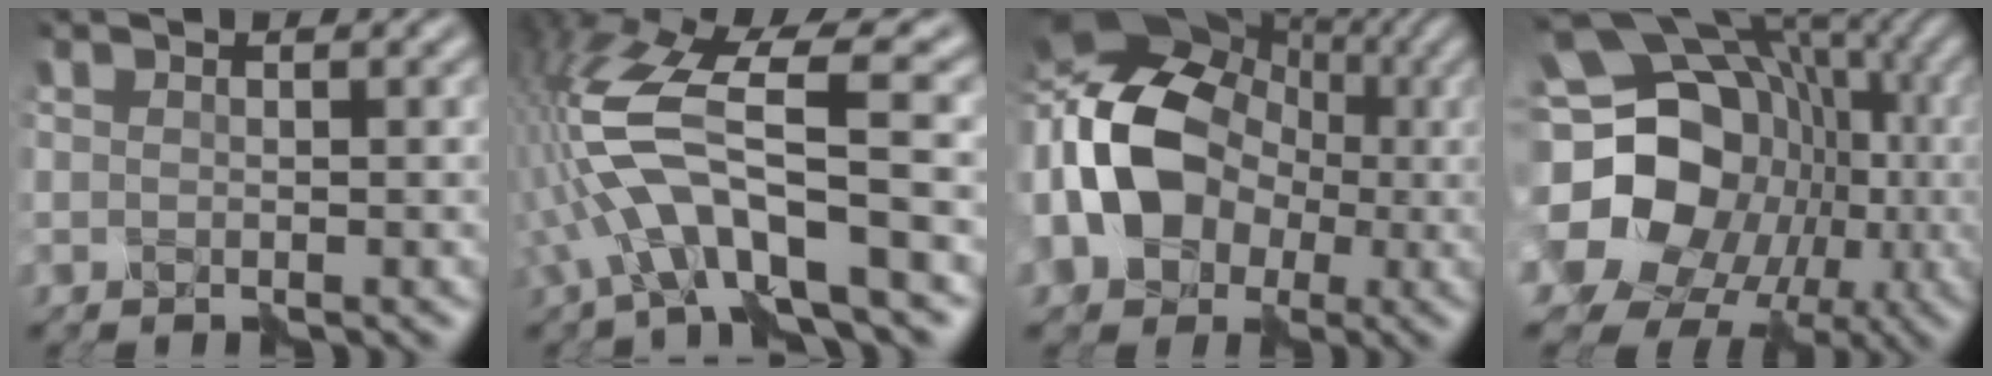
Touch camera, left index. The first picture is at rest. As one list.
[{"total": 9.4, "force": [-2.5, 2.7, 8.7], "torque": [-0.175, 0.017, -0.054]}, {"total": 14.5, "force": [-0.9, 11.1, 9.2], "torque": [-0.178, 0.001, -0.031]}, {"total": 21.9, "force": [-2.0, 18.9, 10.8], "torque": [-0.204, 0.006, -0.066]}]